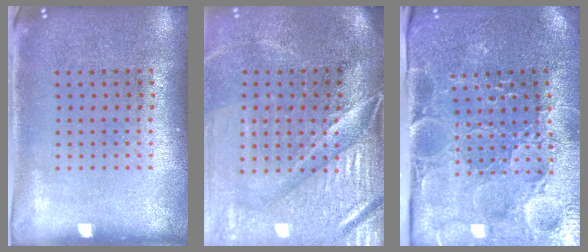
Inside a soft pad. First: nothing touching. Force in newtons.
{"total": 4.6, "press": 3.9, "slide": 2.4}
{"total": 3.8, "press": 3.8, "slide": 0.5}